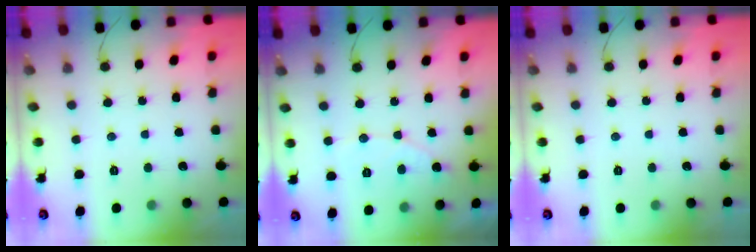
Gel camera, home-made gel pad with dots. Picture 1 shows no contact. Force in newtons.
{"total": 5.3, "press": 5.3, "slide": 0.3}
{"total": 0.0}